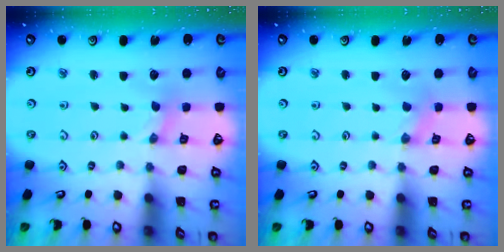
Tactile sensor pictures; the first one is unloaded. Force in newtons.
{"total": 0.7, "press": 0.7, "slide": 0.2}